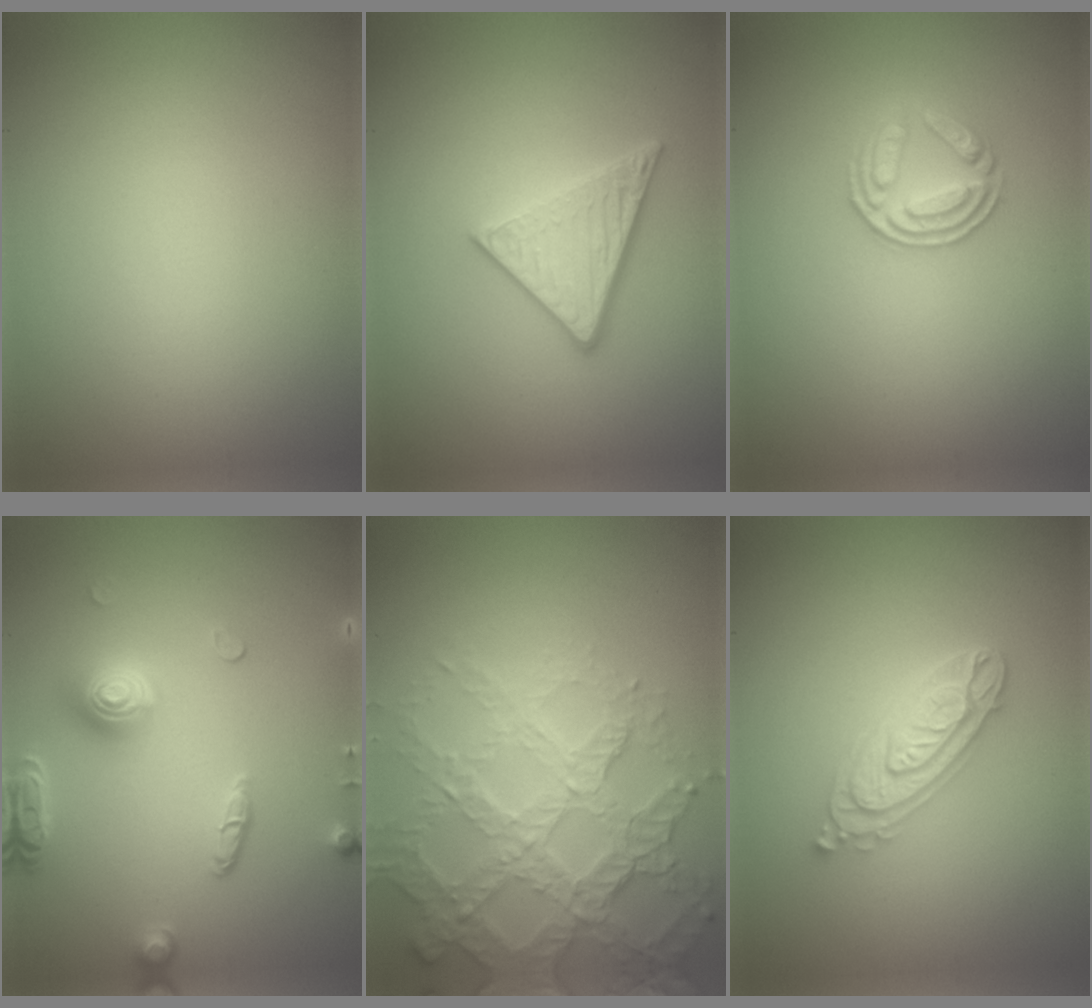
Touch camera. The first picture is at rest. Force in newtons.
{"total": 3.1, "press": 2.9, "slide": 1.1}
{"total": 2.9, "press": 2.6, "slide": 1.1}
{"total": 4.1, "press": 3.5, "slide": 2.1}
{"total": 7.6, "press": 5.3, "slide": 5.5}
{"total": 4.0, "press": 4.0, "slide": 0.6}